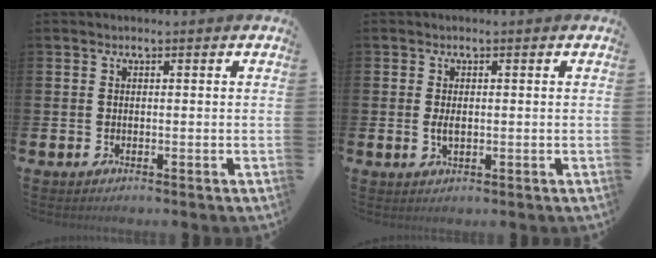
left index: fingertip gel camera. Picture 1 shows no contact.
{"total": 1.9, "force": [0.1, 0.9, 1.6], "torque": [-0.025, 0.001, -0.001]}